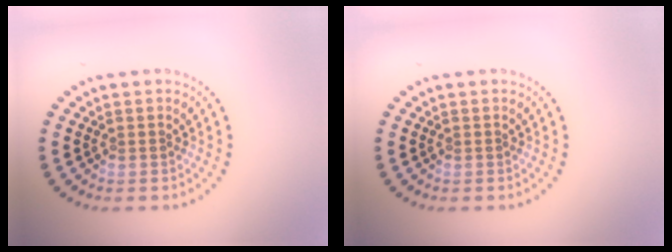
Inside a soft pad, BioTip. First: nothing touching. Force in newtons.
{"total": 0.0}